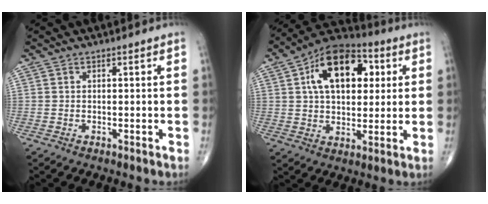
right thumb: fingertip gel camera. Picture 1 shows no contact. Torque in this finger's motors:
{"motor_torque": [1.00, 3.20, 0.77, 0.02, 0.14]}